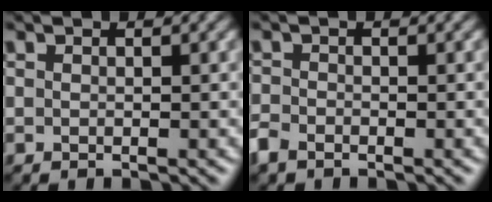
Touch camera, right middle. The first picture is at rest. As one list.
[{"total": 1.9, "force": [-1.4, 1.0, 0.8], "torque": [-0.020, -0.004, -0.036]}]